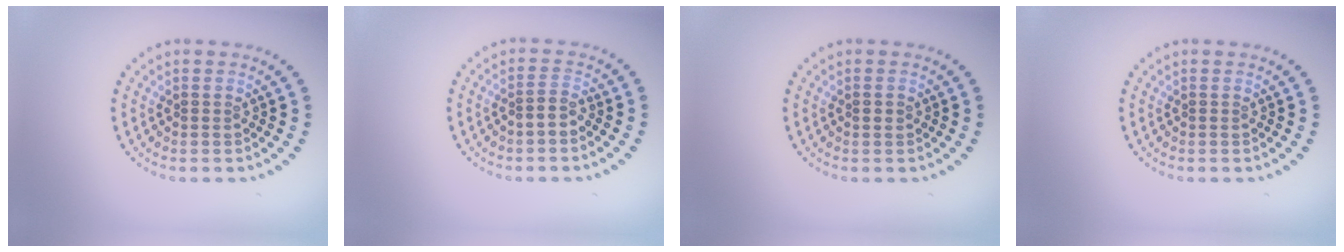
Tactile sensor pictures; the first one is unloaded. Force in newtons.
{"total": 1.5, "press": 1.2, "slide": 0.9}
{"total": 0.8, "press": 0.8, "slide": 0.1}
{"total": 0.0}